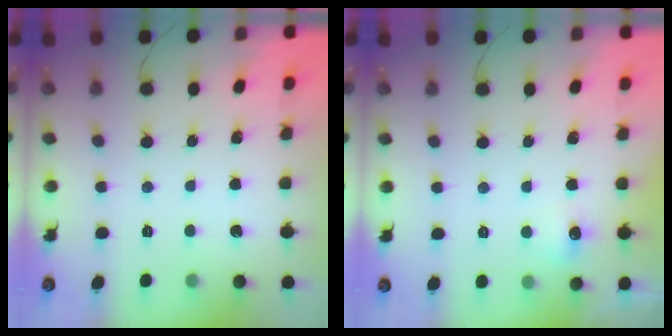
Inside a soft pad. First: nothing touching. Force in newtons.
{"total": 5.8, "press": 5.6, "slide": 1.6}